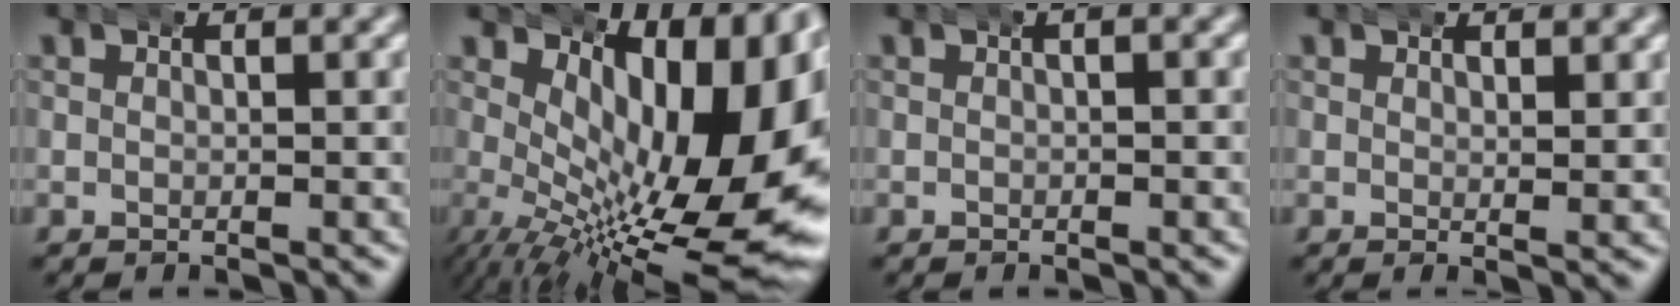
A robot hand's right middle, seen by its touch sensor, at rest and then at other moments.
{"total": 14.2, "force": [0.0, 6.9, 12.4], "torque": [-0.159, -0.028, 0.014]}
{"total": 0.0}
{"total": 1.0, "force": [0.9, -0.1, 0.4], "torque": [-0.007, -0.011, 0.015]}